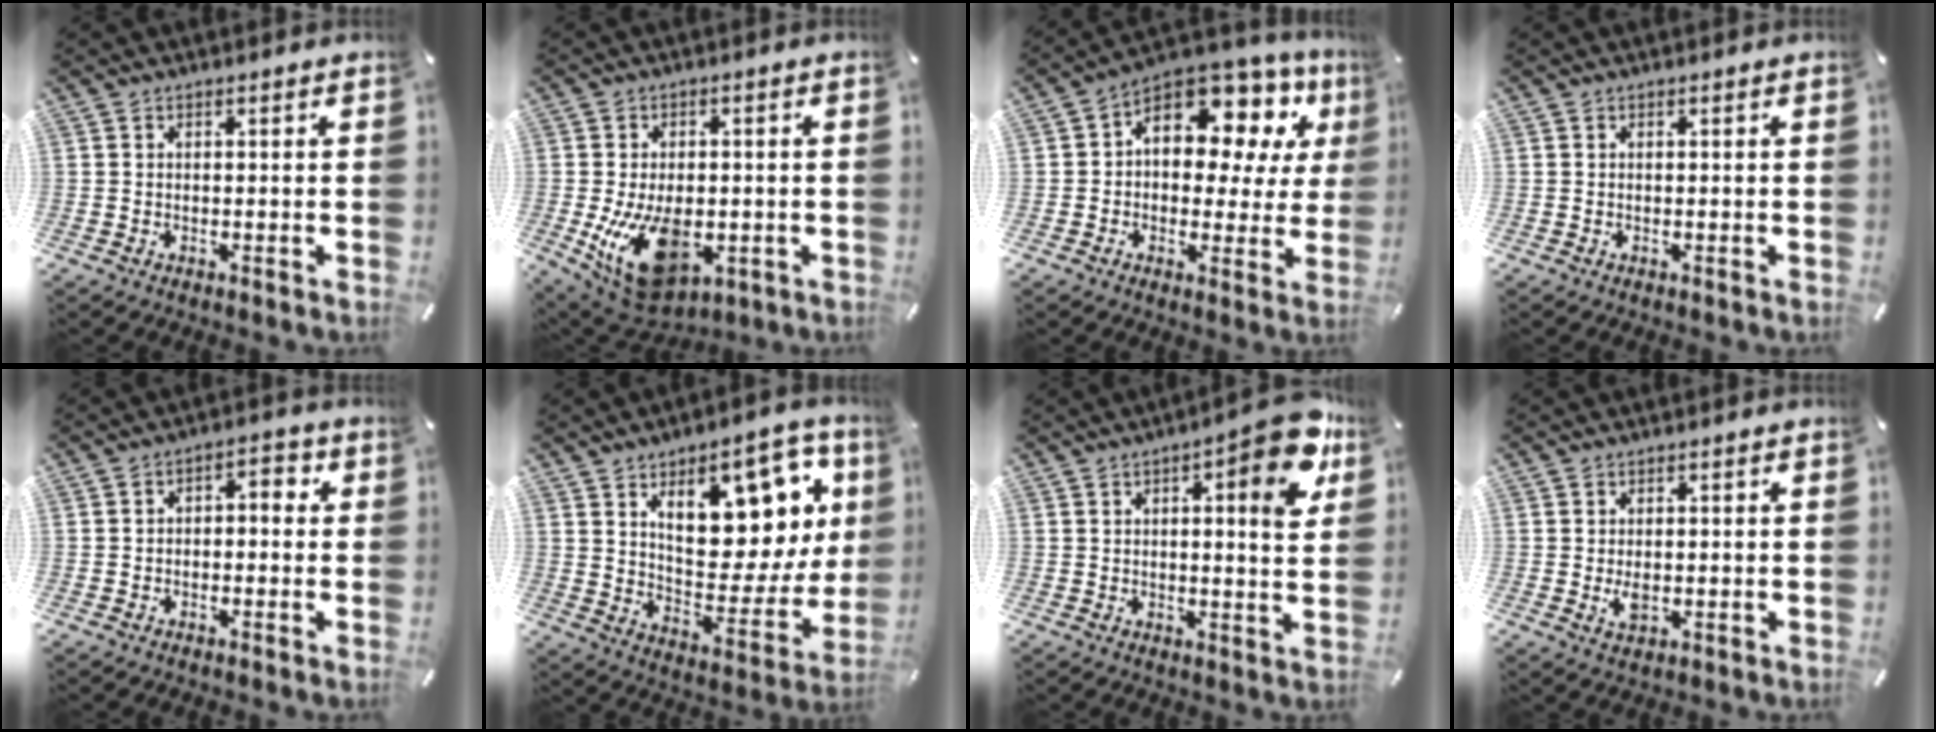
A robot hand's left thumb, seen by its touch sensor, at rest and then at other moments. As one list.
[{"total": 14.5, "force": [-3.3, 9.0, 10.9], "torque": [-0.203, -0.001, -0.046]}, {"total": 13.5, "force": [6.5, 8.3, 8.4], "torque": [-0.122, -0.053, 0.113]}, {"total": 0.0}, {"total": 3.5, "force": [-1.4, 2.2, 2.3], "torque": [-0.035, 0.016, -0.032]}, {"total": 20.7, "force": [10.4, 10.3, 14.7], "torque": [-0.195, -0.074, 0.171]}, {"total": 11.6, "force": [5.2, 3.0, 10.0], "torque": [-0.111, -0.037, 0.074]}, {"total": 2.9, "force": [-0.2, 1.8, 2.3], "torque": [-0.041, -0.003, -0.006]}]